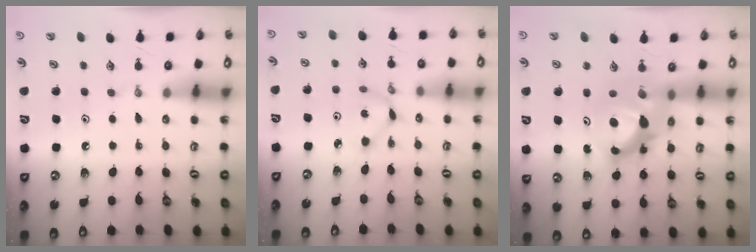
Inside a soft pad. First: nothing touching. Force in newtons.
{"total": 2.1, "press": 2.1, "slide": 0.3}
{"total": 10.5, "press": 10.4, "slide": 0.9}